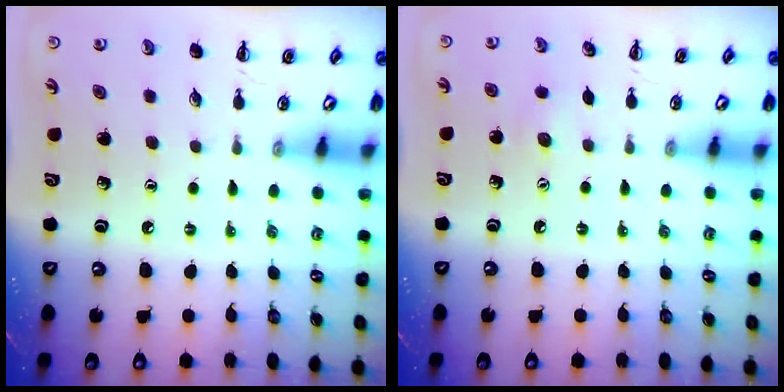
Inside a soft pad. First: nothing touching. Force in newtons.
{"total": 5.0, "press": 4.9, "slide": 0.8}